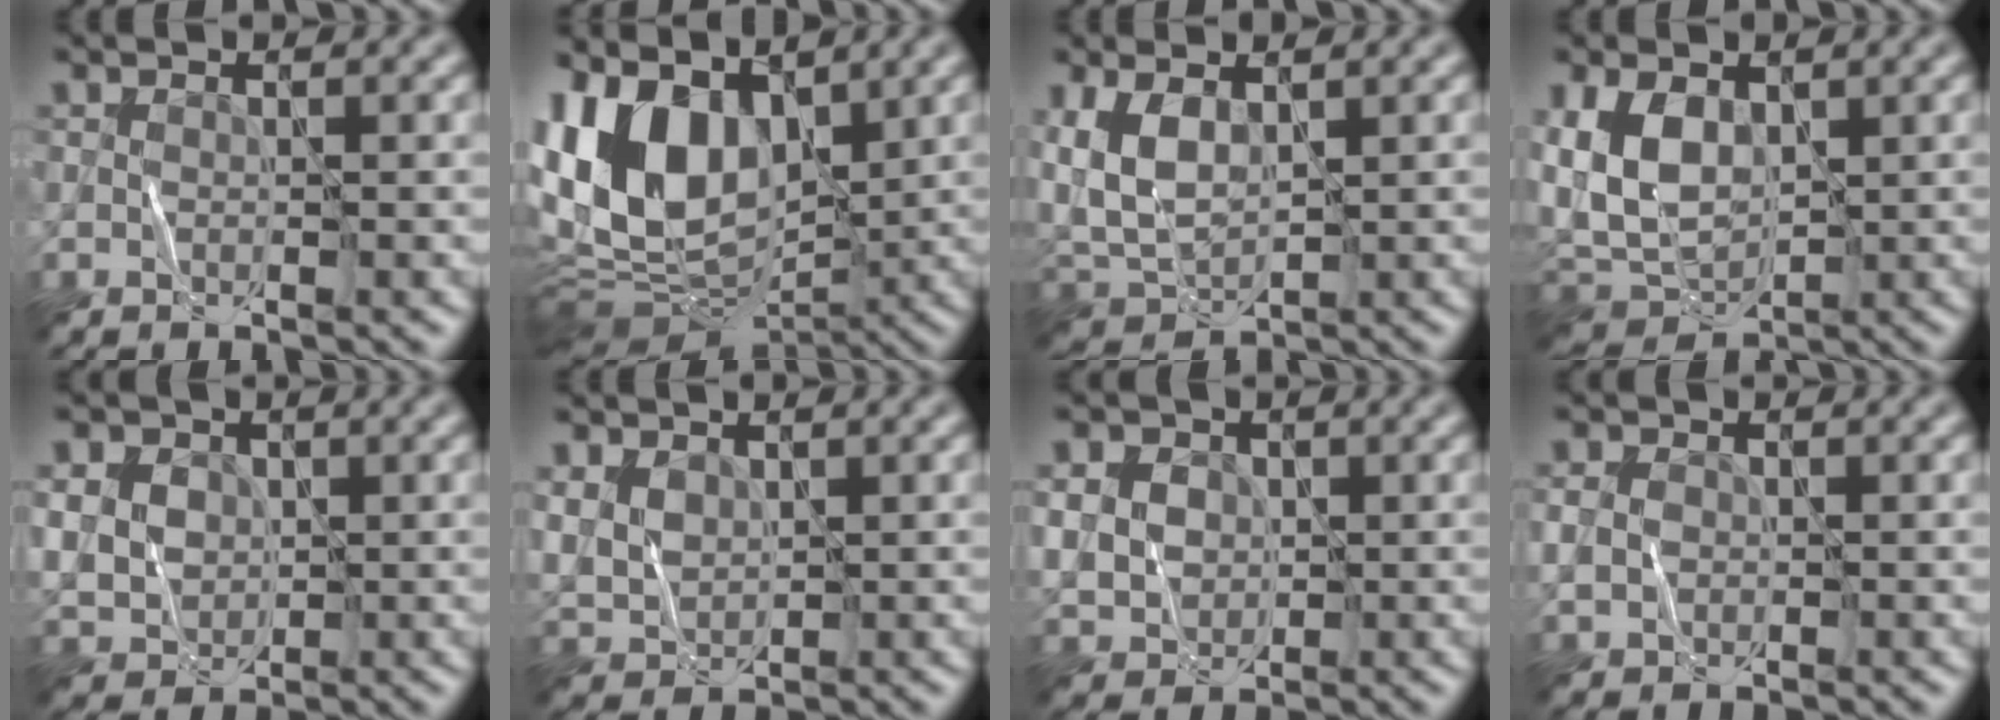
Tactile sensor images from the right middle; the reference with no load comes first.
{"total": 11.1, "force": [2.7, 7.2, 8.1], "torque": [-0.165, 0.008, 0.037]}
{"total": 4.6, "force": [1.0, 2.9, 3.4], "torque": [-0.083, 0.001, 0.014]}
{"total": 6.4, "force": [0.5, 4.5, 4.5], "torque": [-0.106, -0.003, 0.002]}
{"total": 9.1, "force": [2.3, 7.8, 4.1], "torque": [-0.087, 0.026, 0.021]}
{"total": 3.1, "force": [0.8, 2.6, 1.5], "torque": [-0.044, -0.007, 0.022]}
{"total": 8.5, "force": [2.2, 7.3, 3.8], "torque": [-0.084, 0.024, 0.019]}
{"total": 1.6, "force": [-0.3, 1.5, 0.5], "torque": [-0.011, -0.003, -0.006]}